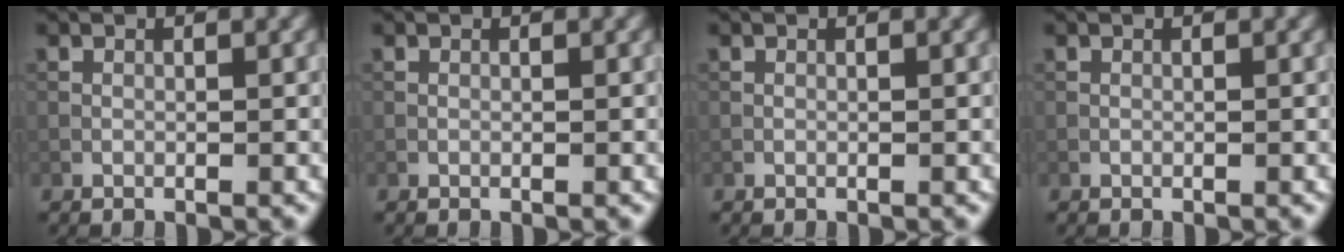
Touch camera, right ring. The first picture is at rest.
{"total": 0.0}
{"total": 0.0}
{"total": 0.0}